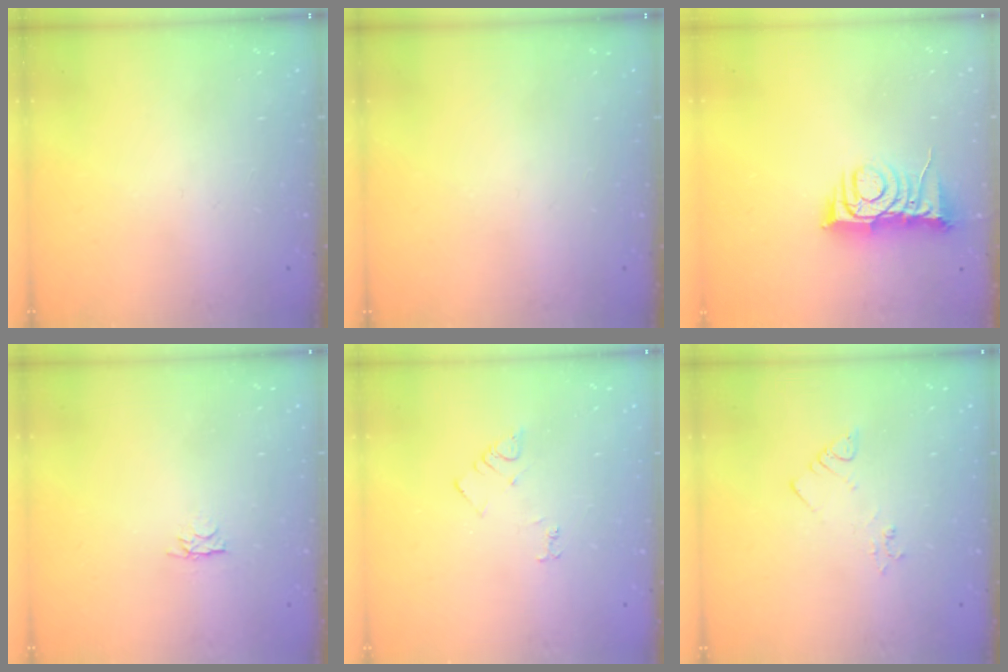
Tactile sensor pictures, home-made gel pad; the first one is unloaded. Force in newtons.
{"total": 0.0}
{"total": 7.3, "press": 7.3, "slide": 0.5}
{"total": 2.6, "press": 2.6, "slide": 0.3}
{"total": 3.6, "press": 3.5, "slide": 0.5}
{"total": 3.4, "press": 3.4, "slide": 0.5}